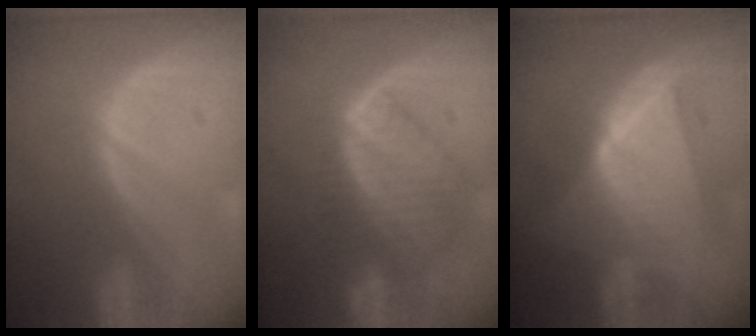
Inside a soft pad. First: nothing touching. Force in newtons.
{"total": 8.9, "press": 7.7, "slide": 4.5}
{"total": 9.6, "press": 9.5, "slide": 0.6}